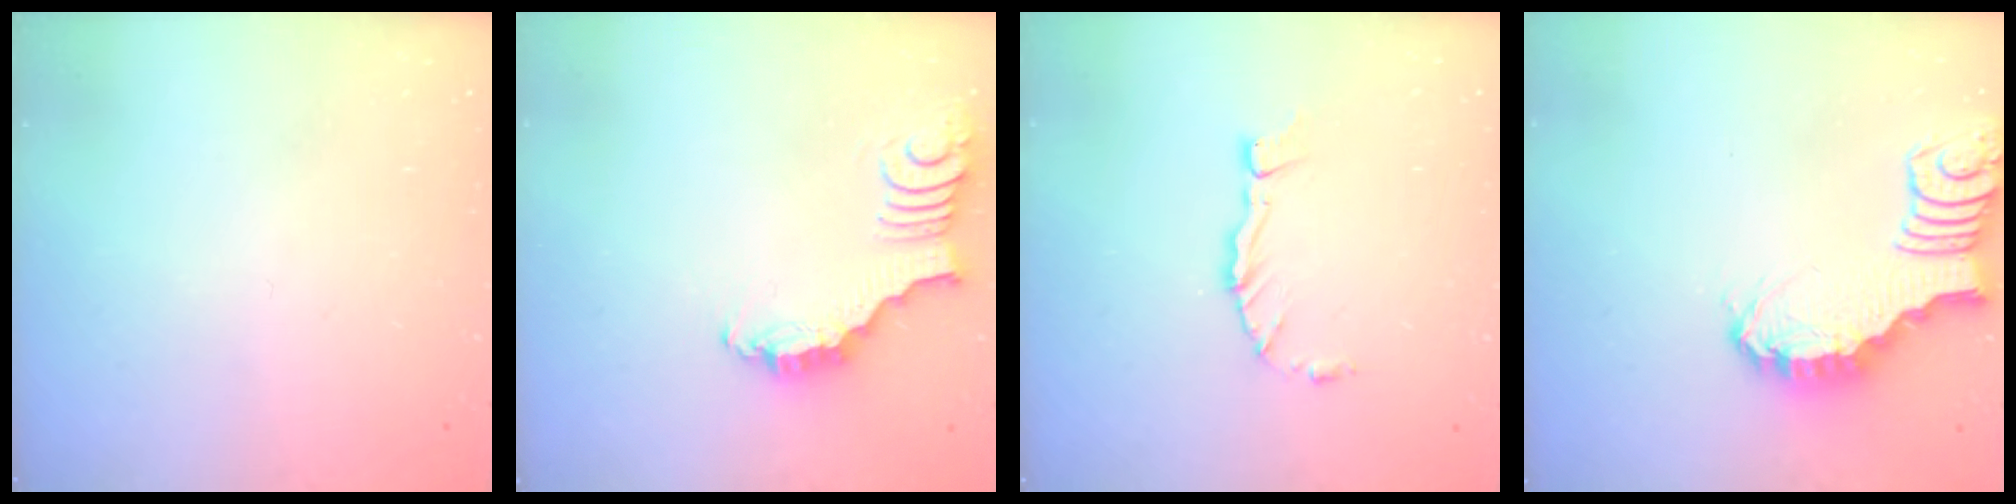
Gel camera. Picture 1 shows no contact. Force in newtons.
{"total": 2.9, "press": 2.8, "slide": 0.4}
{"total": 5.2, "press": 5.2, "slide": 0.4}
{"total": 2.1, "press": 2.1, "slide": 0.2}